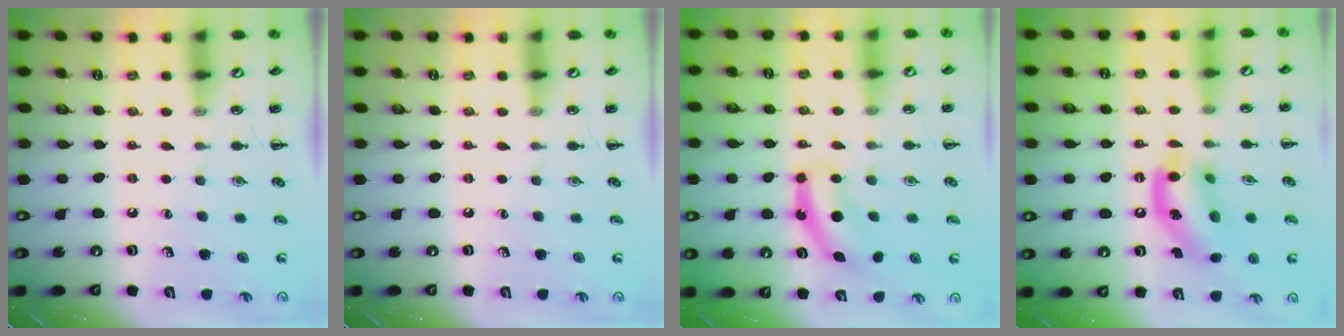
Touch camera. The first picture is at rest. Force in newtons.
{"total": 0.0}
{"total": 7.2, "press": 7.2, "slide": 0.2}
{"total": 14.0, "press": 13.7, "slide": 3.1}